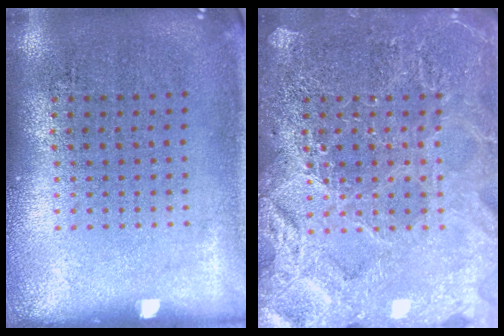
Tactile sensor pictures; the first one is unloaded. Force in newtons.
{"total": 3.9, "press": 3.9, "slide": 0.5}